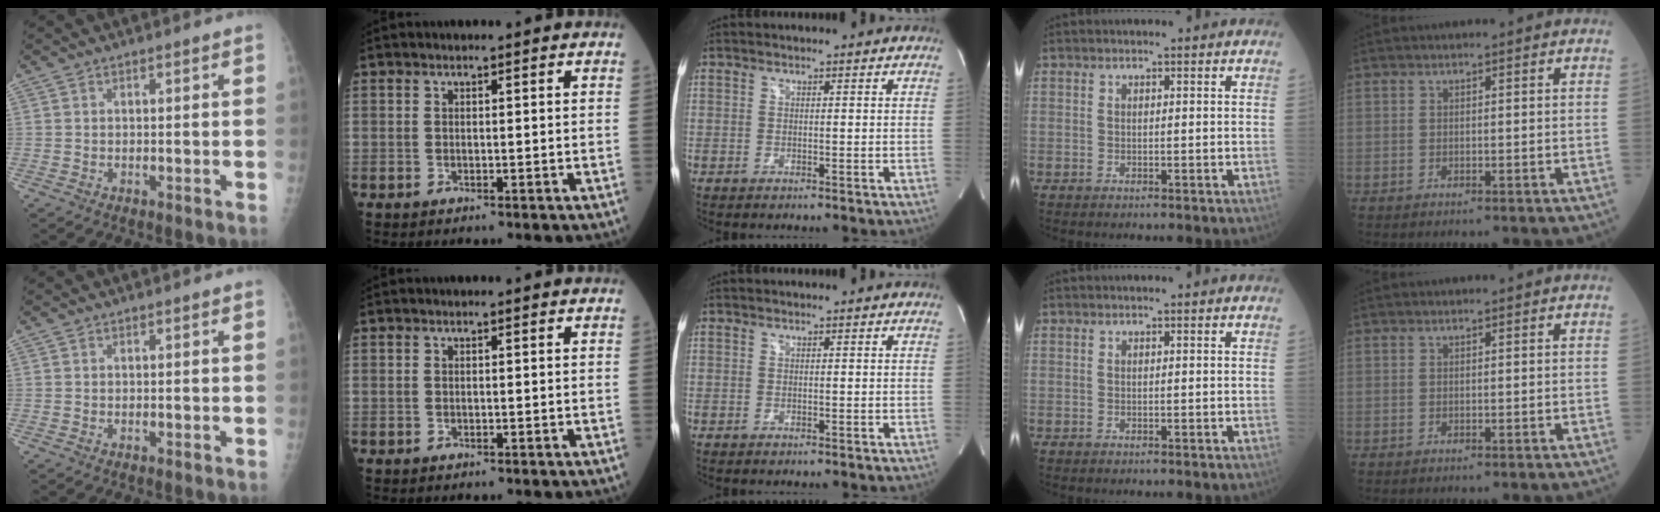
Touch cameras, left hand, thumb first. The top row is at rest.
{}